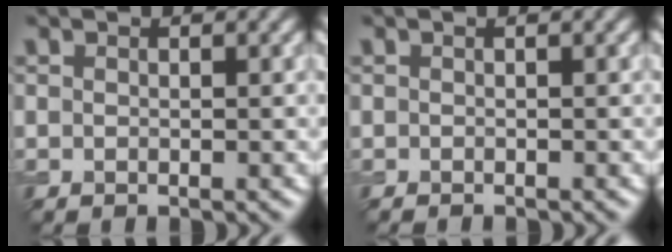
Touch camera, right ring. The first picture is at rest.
{"total": 0.7, "force": [-0.5, 0.3, 0.4], "torque": [0.000, -0.005, -0.008]}